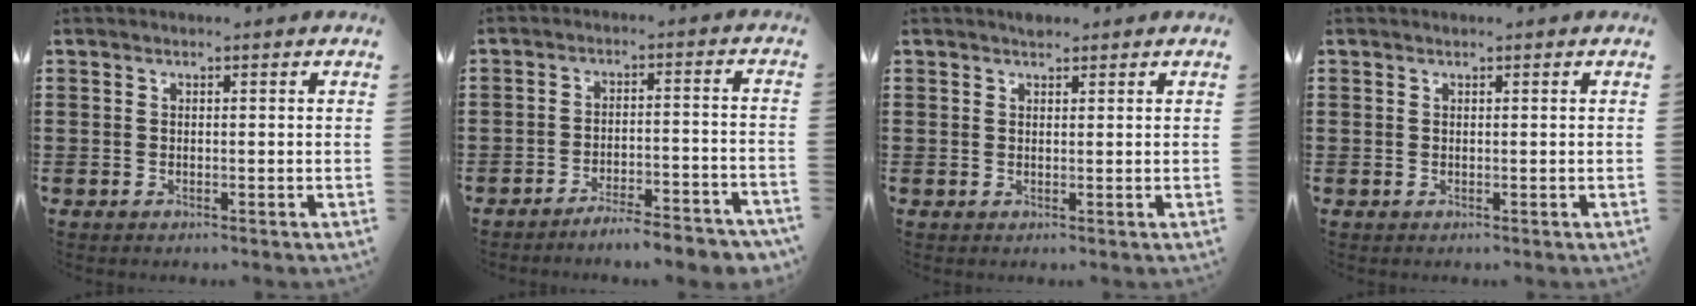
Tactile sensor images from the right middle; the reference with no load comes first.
{"total": 4.7, "force": [-4.6, -0.2, 1.2], "torque": [-0.026, -0.007, -0.092]}
{"total": 1.1, "force": [1.0, 0.4, 0.1], "torque": [0.004, -0.003, 0.017]}
{"total": 0.0}